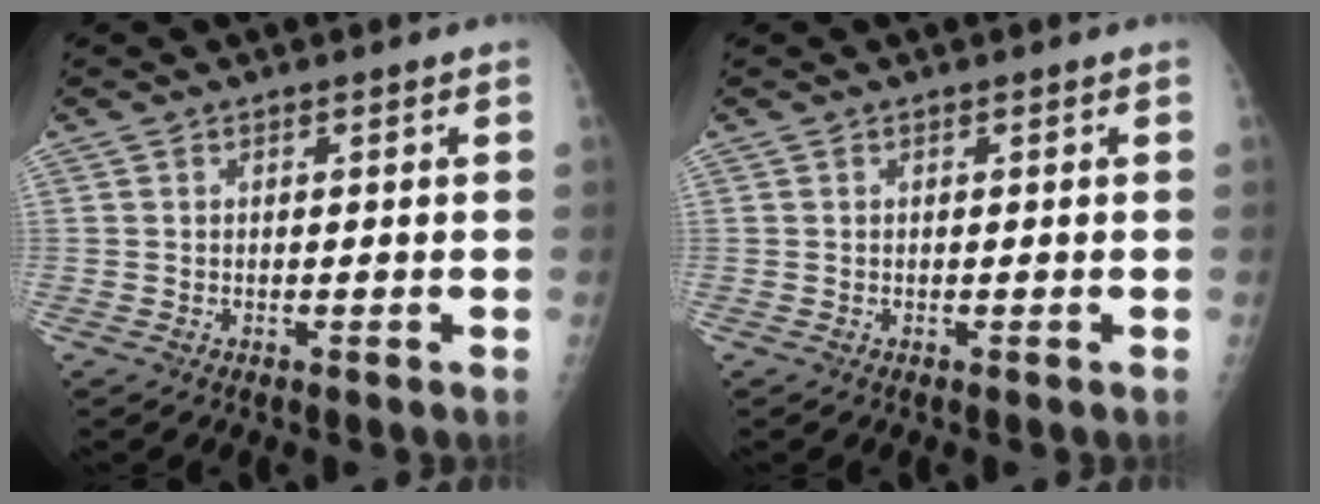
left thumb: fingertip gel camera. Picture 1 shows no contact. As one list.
[{"total": 0.0}]